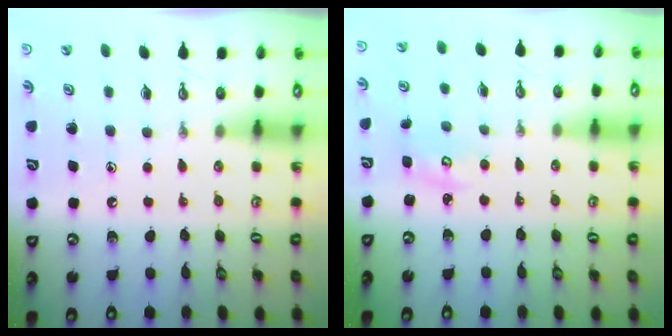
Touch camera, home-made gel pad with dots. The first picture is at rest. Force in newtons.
{"total": 2.7, "press": 2.7, "slide": 0.3}